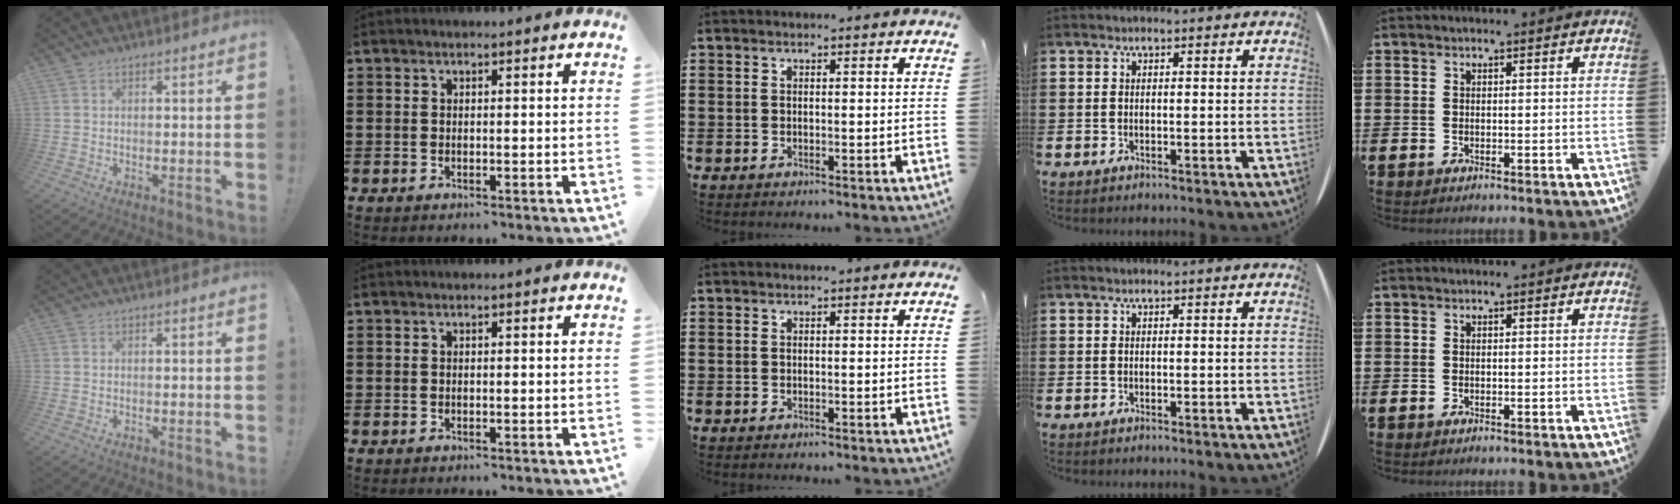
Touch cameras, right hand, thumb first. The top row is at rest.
{}